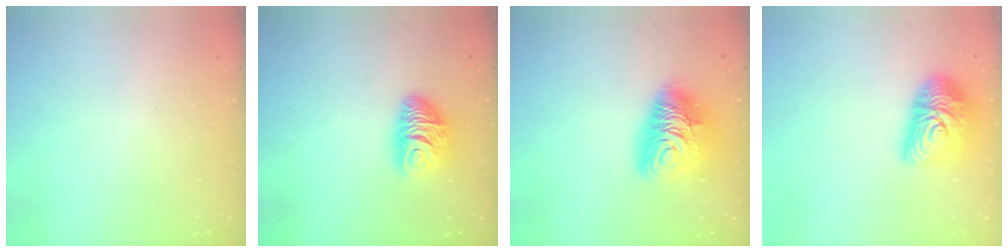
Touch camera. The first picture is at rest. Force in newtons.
{"total": 9.0, "press": 9.0, "slide": 0.5}
{"total": 13.9, "press": 13.8, "slide": 1.5}
{"total": 14.4, "press": 14.4, "slide": 1.0}